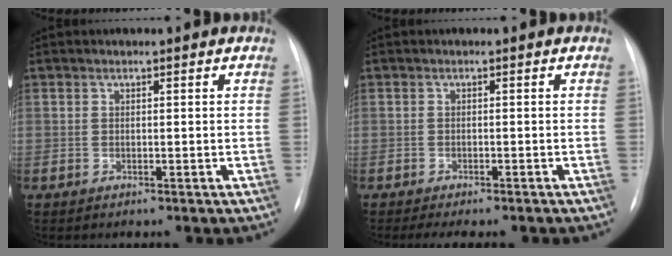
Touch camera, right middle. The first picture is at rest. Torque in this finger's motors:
{"motor_torque": [0.28, -0.22, 0.04, 0.02]}